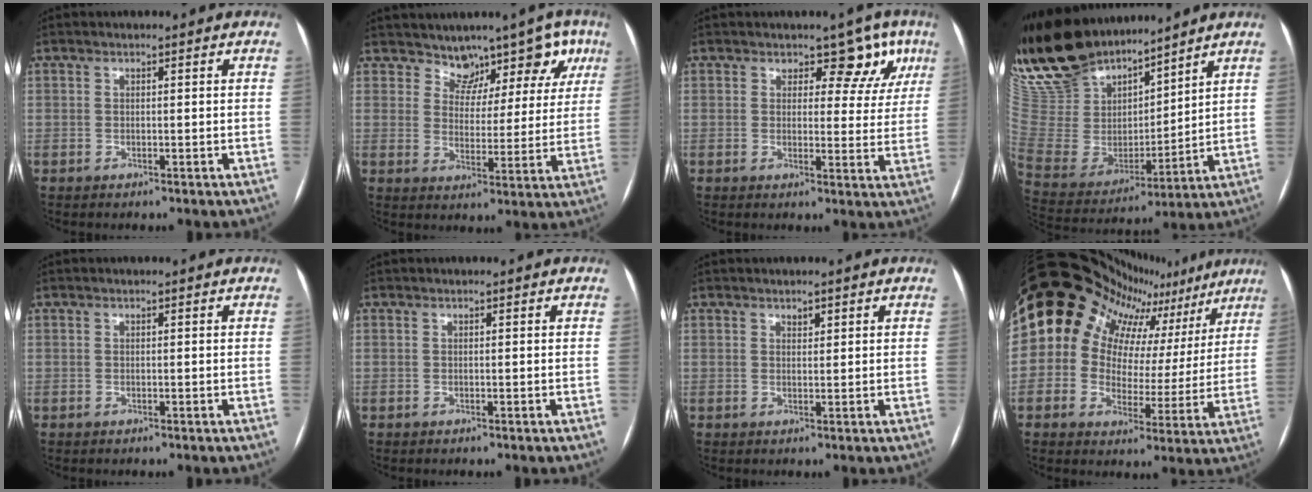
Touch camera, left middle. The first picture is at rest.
{"total": 8.5, "force": [6.6, 4.9, 2.0], "torque": [-0.008, 0.003, 0.079]}
{"total": 6.5, "force": [4.3, 4.2, 2.6], "torque": [-0.004, -0.002, 0.036]}
{"total": 20.5, "force": [18.4, 5.8, 7.1], "torque": [-0.158, 0.011, 0.356]}
{"total": 0.0}
{"total": 0.0}
{"total": 0.9, "force": [0.7, 0.4, 0.5], "torque": [-0.008, 0.000, 0.011]}
{"total": 22.2, "force": [14.6, 14.4, 8.5], "torque": [-0.143, 0.080, 0.172]}